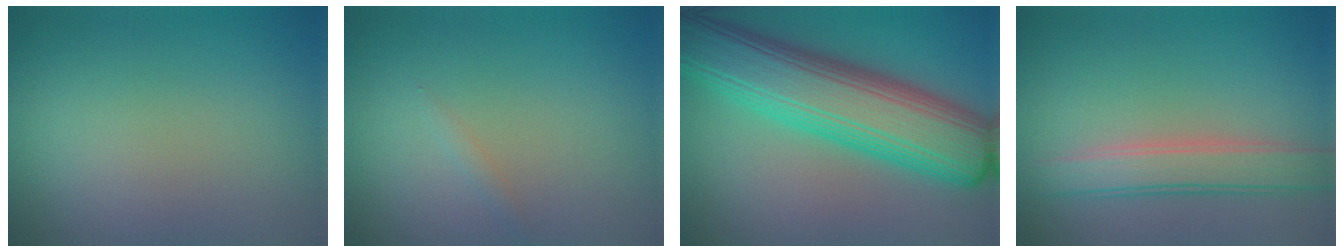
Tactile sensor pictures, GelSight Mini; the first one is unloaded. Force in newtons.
{"total": 0.6, "press": 0.6, "slide": 0.0}
{"total": 11.6, "press": 11.6, "slide": 0.2}
{"total": 3.5, "press": 3.5, "slide": 0.2}